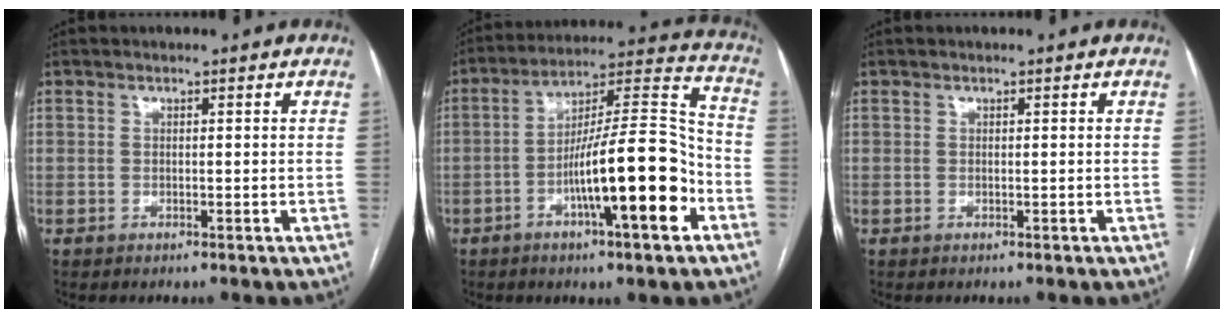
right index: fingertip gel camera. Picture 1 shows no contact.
{"total": 17.0, "force": [-6.0, 2.0, 15.8], "torque": [-0.255, 0.014, -0.094]}
{"total": 0.0}